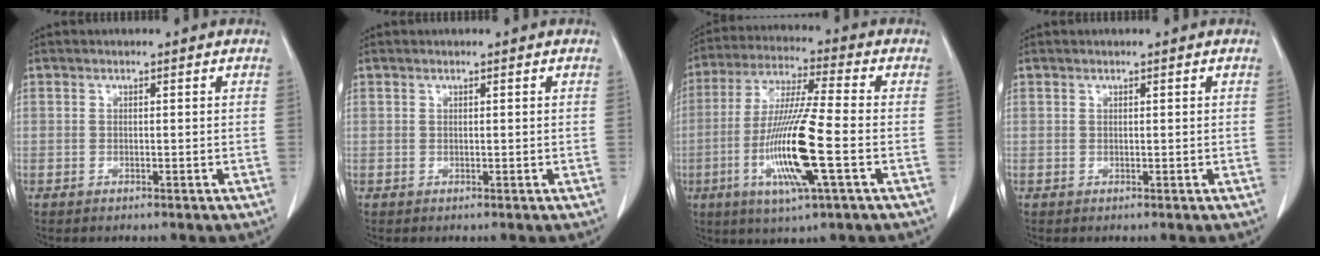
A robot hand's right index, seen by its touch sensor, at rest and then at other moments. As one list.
[{"total": 0.0}, {"total": 14.6, "force": [-3.9, 0.3, 14.1], "torque": [-0.287, -0.018, -0.077]}, {"total": 0.0}]